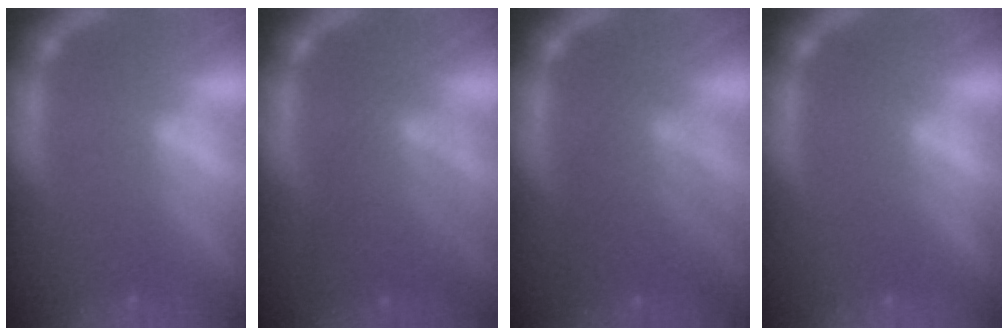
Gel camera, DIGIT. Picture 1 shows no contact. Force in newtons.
{"total": 5.6}
{"total": 5.5}
{"total": 0.0}